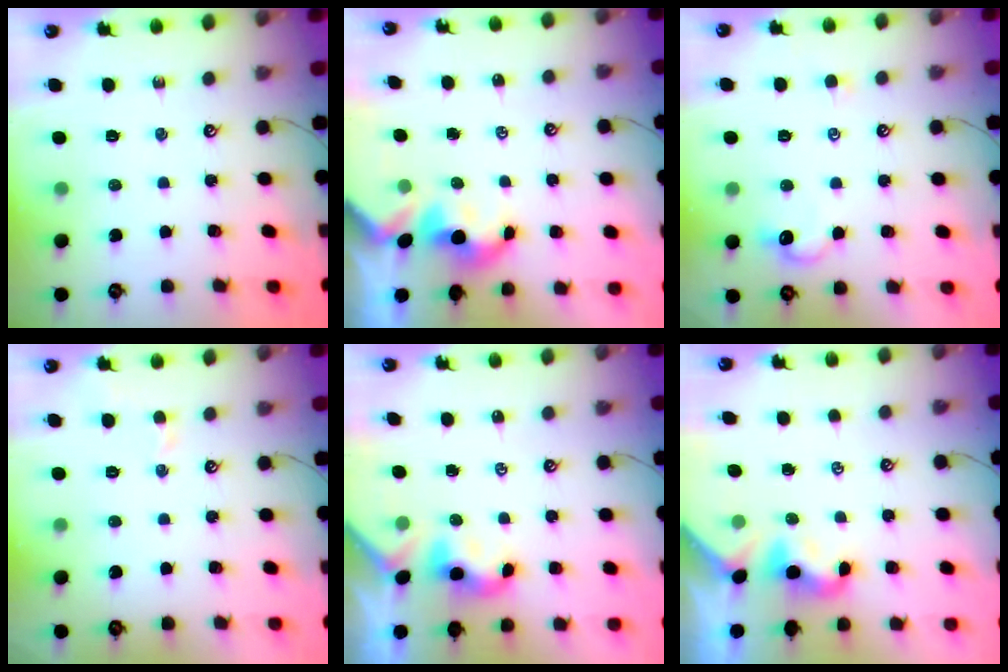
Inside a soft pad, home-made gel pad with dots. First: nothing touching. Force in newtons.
{"total": 1.8, "press": 1.8, "slide": 0.2}
{"total": 3.0, "press": 2.9, "slide": 0.6}
{"total": 0.9, "press": 0.7, "slide": 0.6}
{"total": 2.1, "press": 2.1, "slide": 0.2}
{"total": 2.2, "press": 2.1, "slide": 0.5}